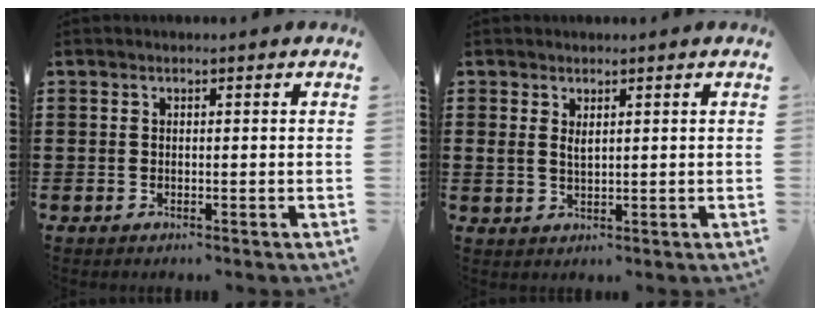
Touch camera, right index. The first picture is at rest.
{"total": 1.7, "force": [1.1, 0.8, 1.0], "torque": [-0.023, 0.004, 0.020]}